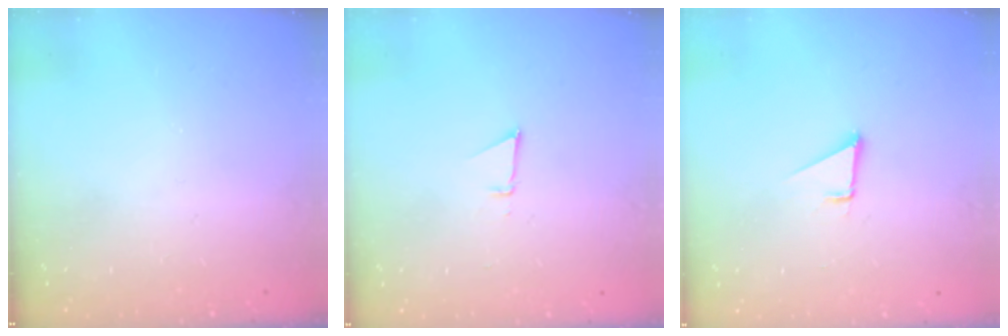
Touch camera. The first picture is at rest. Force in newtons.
{"total": 3.0, "press": 2.9, "slide": 0.8}
{"total": 1.9, "press": 1.9, "slide": 0.1}